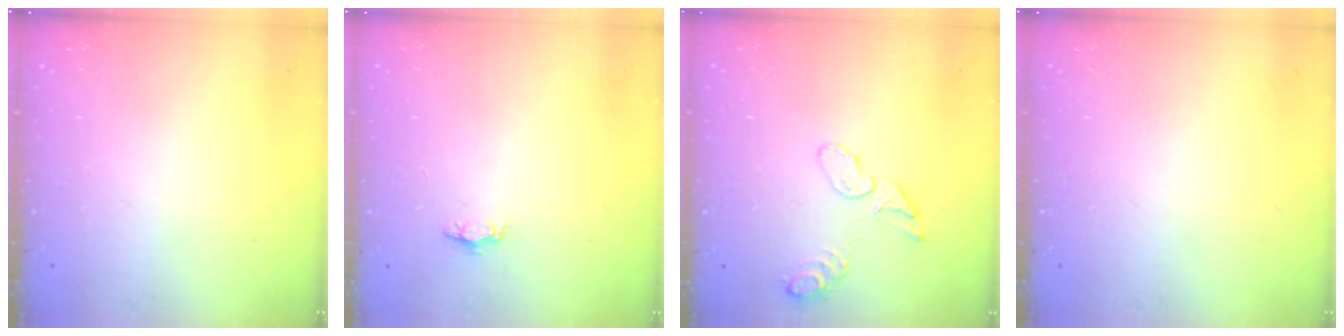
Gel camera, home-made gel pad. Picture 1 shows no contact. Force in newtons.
{"total": 2.8, "press": 2.8, "slide": 0.4}
{"total": 7.5, "press": 7.5, "slide": 1.0}
{"total": 0.0}